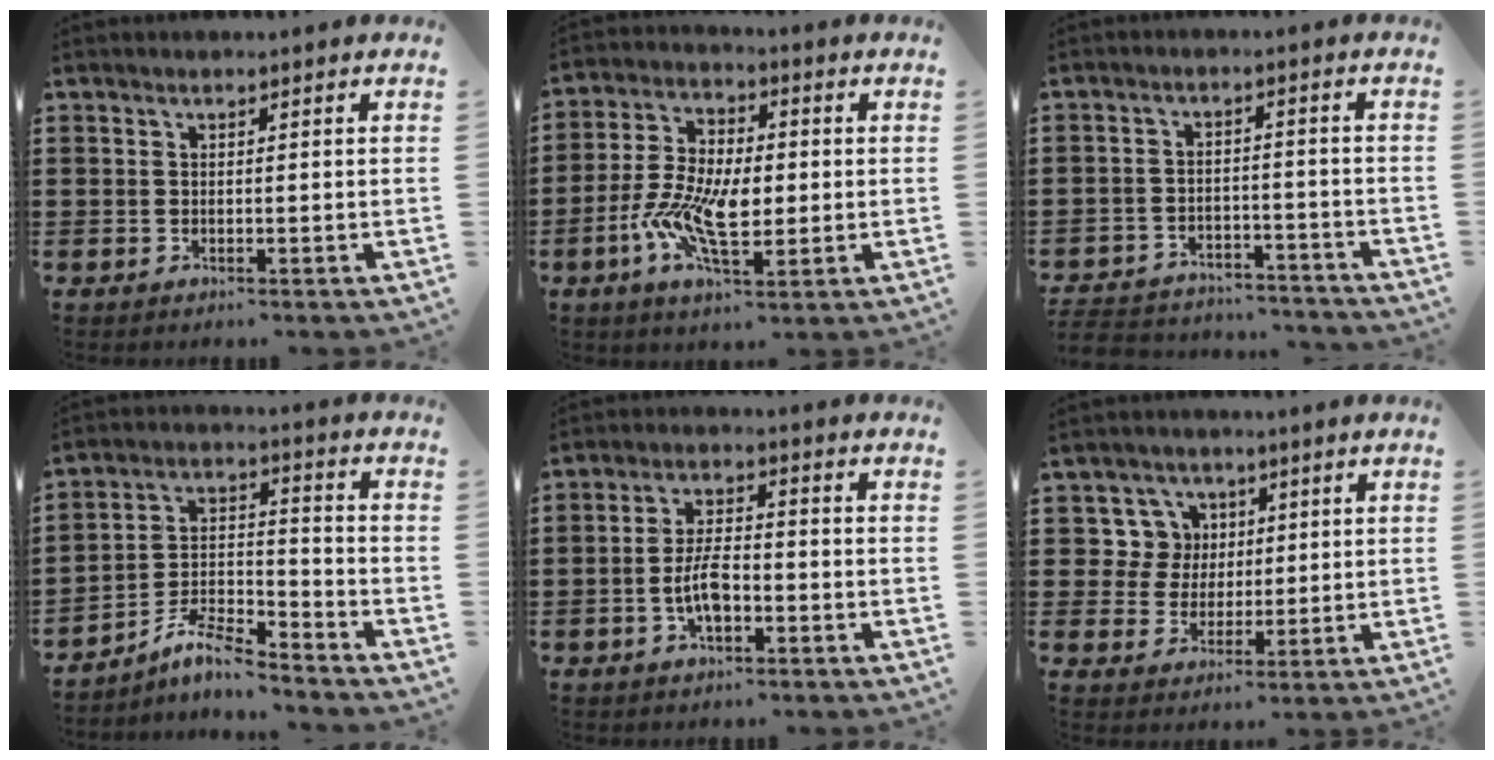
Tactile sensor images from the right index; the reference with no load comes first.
{"total": 9.8, "force": [-2.1, 5.0, 8.2], "torque": [-0.181, -0.001, -0.041]}
{"total": 4.3, "force": [-4.2, 0.6, 0.4], "torque": [-0.018, 0.001, -0.089]}
{"total": 7.7, "force": [-6.5, 1.7, 3.8], "torque": [-0.077, 0.003, -0.123]}
{"total": 5.7, "force": [-1.7, 2.5, 4.9], "torque": [-0.105, 0.002, -0.036]}
{"total": 6.4, "force": [1.9, 5.9, 1.3], "torque": [-0.049, 0.015, 0.035]}